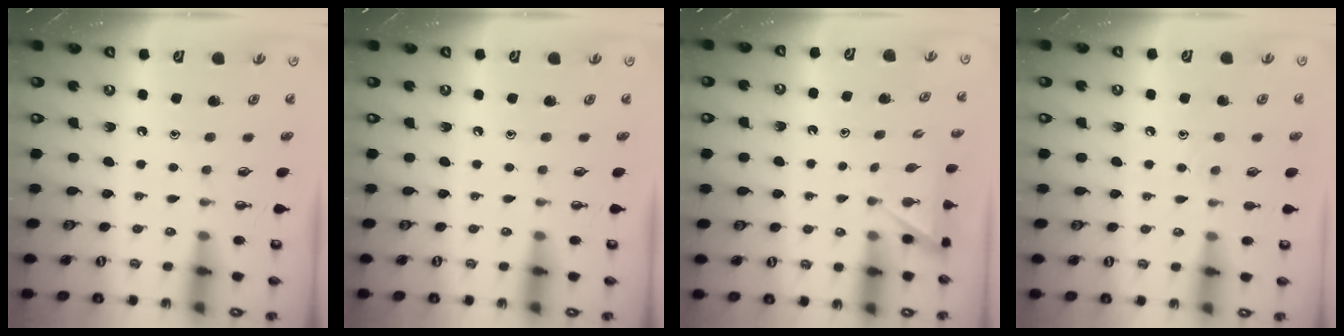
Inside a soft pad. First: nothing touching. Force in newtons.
{"total": 0.0}
{"total": 1.9, "press": 1.9, "slide": 0.2}
{"total": 7.7, "press": 7.6, "slide": 0.5}